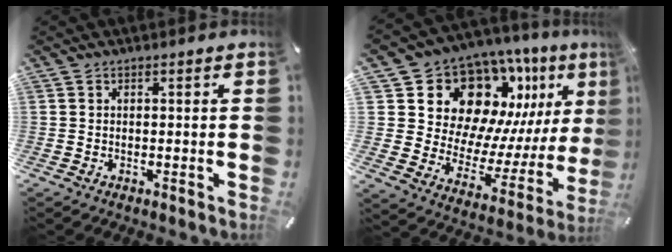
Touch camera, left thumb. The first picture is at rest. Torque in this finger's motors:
{"motor_torque": [0.88, 1.29, 1.78, -0.99, 0.35]}